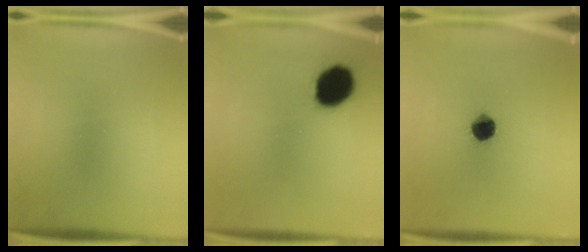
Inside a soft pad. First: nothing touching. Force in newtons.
{"total": 14.1}
{"total": 7.3}